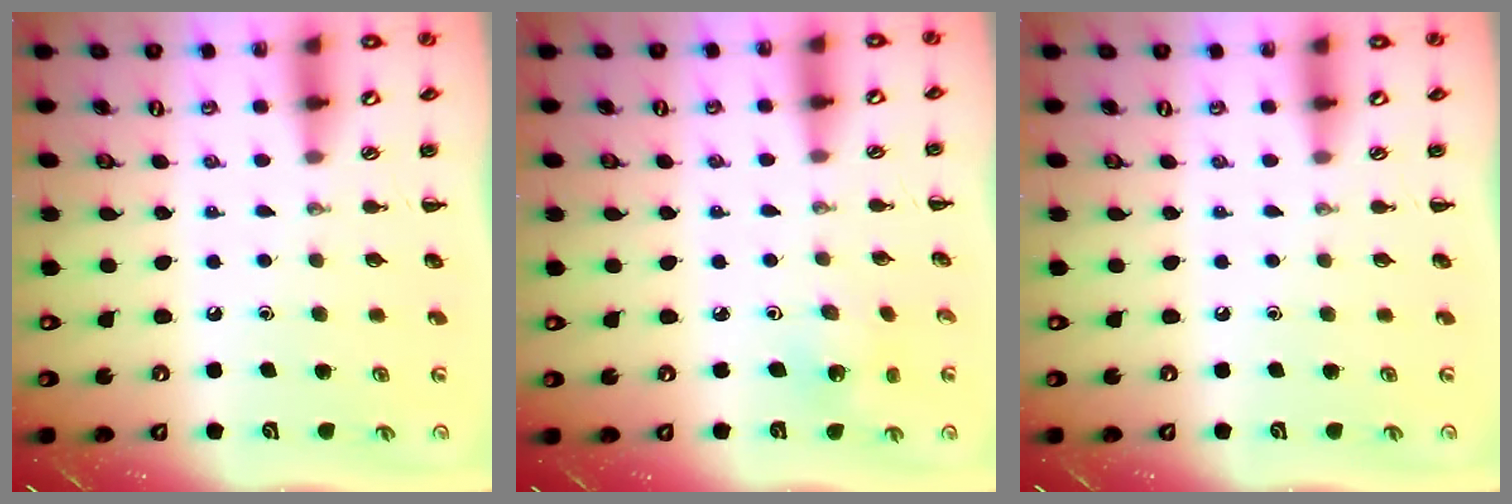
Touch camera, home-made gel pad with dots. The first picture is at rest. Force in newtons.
{"total": 2.3, "press": 2.2, "slide": 0.7}
{"total": 0.0}